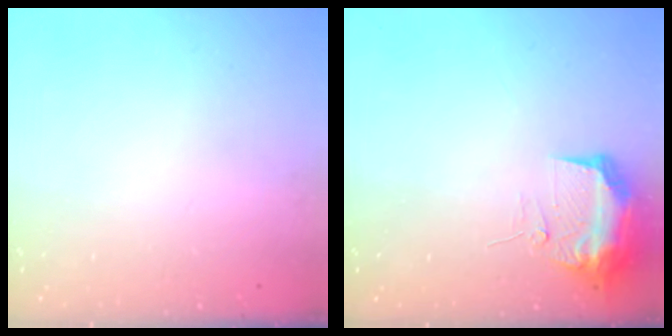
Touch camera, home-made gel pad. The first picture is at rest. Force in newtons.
{"total": 10.1, "press": 10.1, "slide": 0.3}